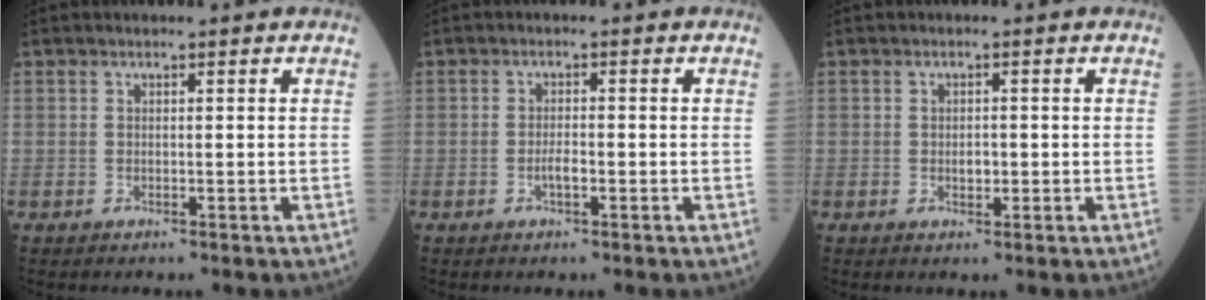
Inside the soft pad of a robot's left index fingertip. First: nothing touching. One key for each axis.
{"total": 1.7, "fx": -0.6, "fy": 0.4, "fz": 1.5, "tx": -0.029, "ty": 0.002, "tz": -0.012}
{"total": 1.5, "fx": -0.2, "fy": 0.9, "fz": 1.1, "tx": -0.021, "ty": 0.001, "tz": 0.000}